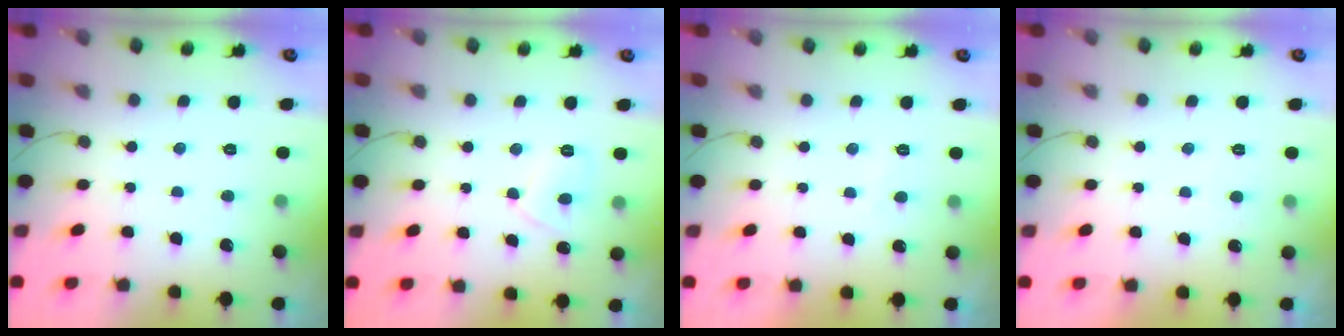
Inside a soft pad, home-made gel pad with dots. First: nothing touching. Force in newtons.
{"total": 6.1, "press": 6.0, "slide": 0.7}
{"total": 0.9, "press": 0.7, "slide": 0.6}
{"total": 0.5, "press": 0.1, "slide": 0.5}